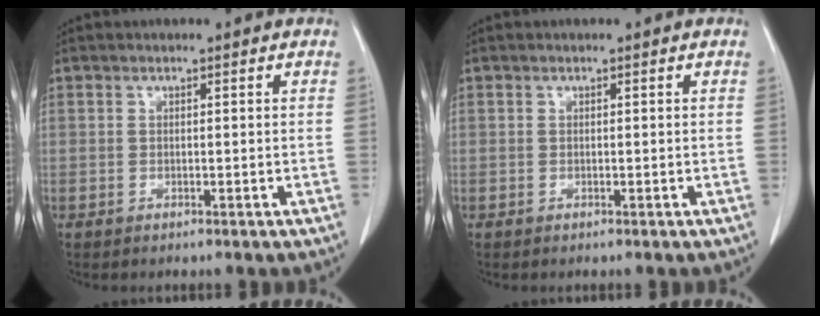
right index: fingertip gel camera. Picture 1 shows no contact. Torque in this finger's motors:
{"motor_torque": [0.00, 0.00, 0.00, 0.00]}